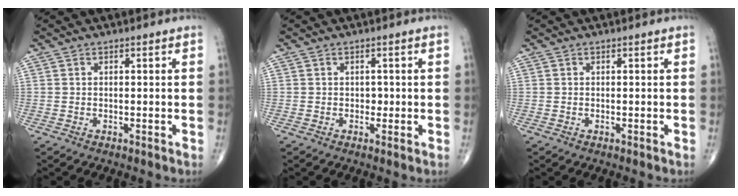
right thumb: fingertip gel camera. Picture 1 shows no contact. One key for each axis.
{"total": 1.1, "fx": -0.1, "fy": 0.9, "fz": 0.7, "tx": -0.001, "ty": 0.002, "tz": -0.003}
{"total": 0.0}